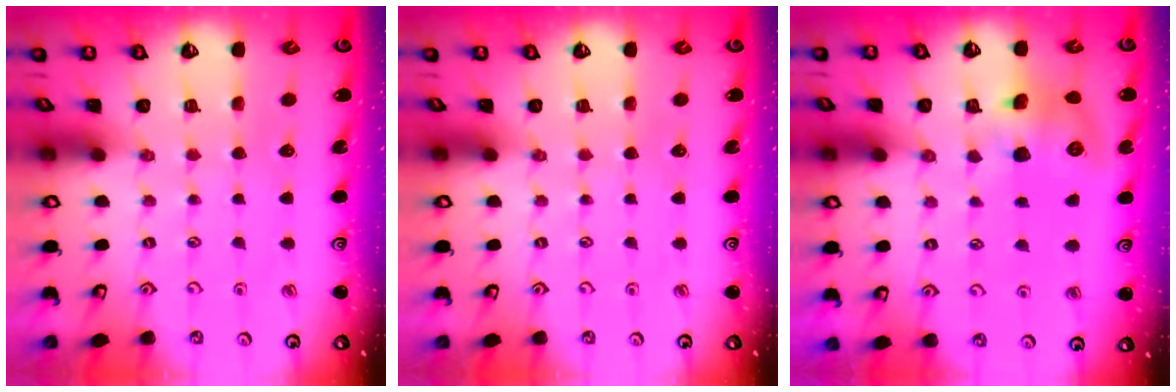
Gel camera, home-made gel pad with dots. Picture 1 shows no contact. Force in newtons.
{"total": 0.0}
{"total": 9.4, "press": 9.3, "slide": 1.0}